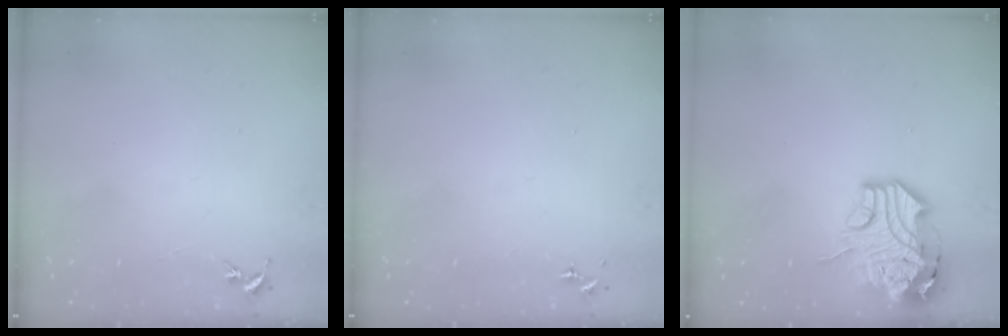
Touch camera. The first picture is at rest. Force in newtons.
{"total": 0.0}
{"total": 15.4, "press": 15.3, "slide": 2.0}